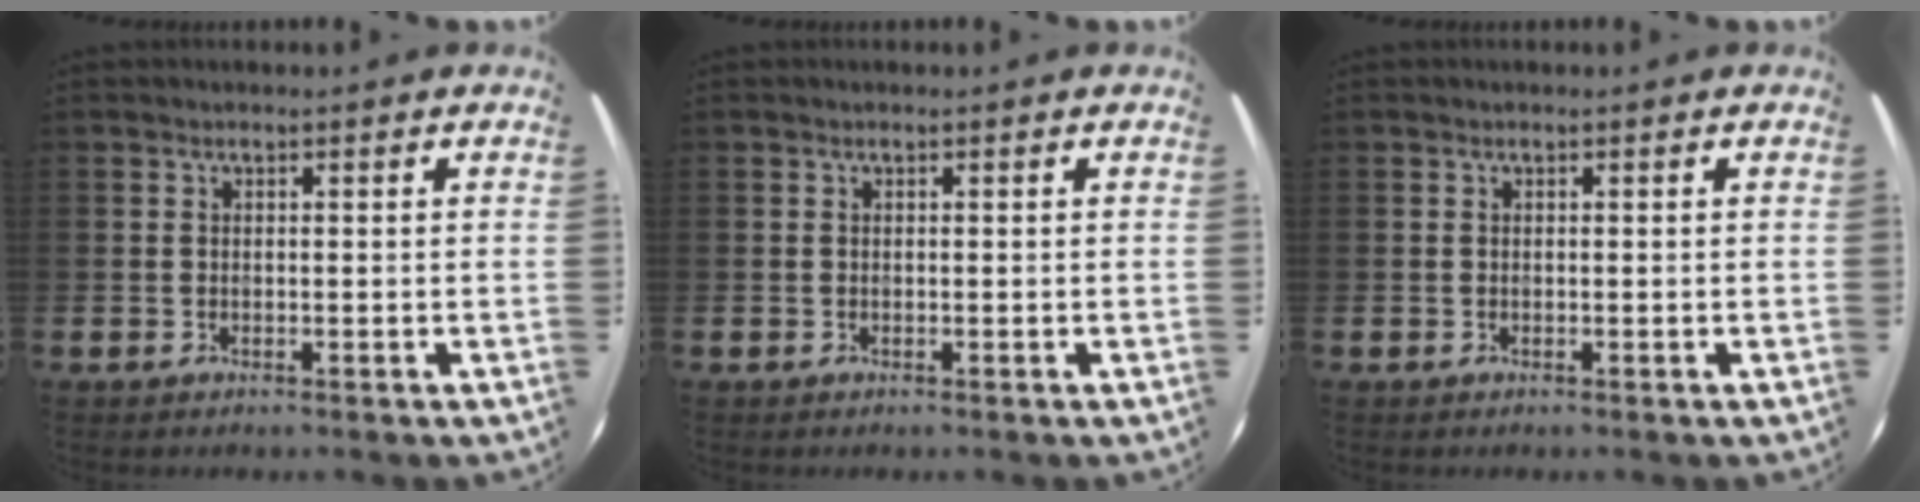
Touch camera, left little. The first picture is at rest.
{"total": 0.0}
{"total": 0.0}